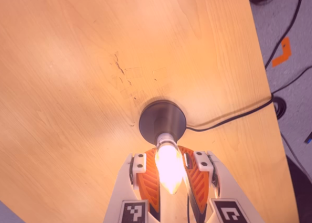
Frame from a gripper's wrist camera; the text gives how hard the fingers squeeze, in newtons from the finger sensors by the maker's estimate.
{"total": 20.2, "left": 16.4, "right": 24.1}